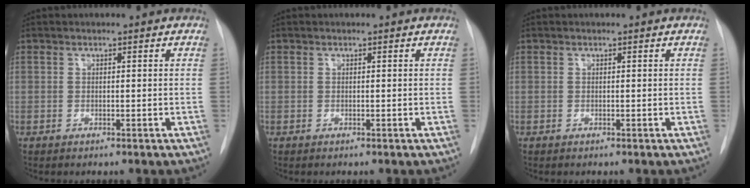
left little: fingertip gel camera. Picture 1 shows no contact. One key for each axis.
{"total": 0.0}
{"total": 0.0}